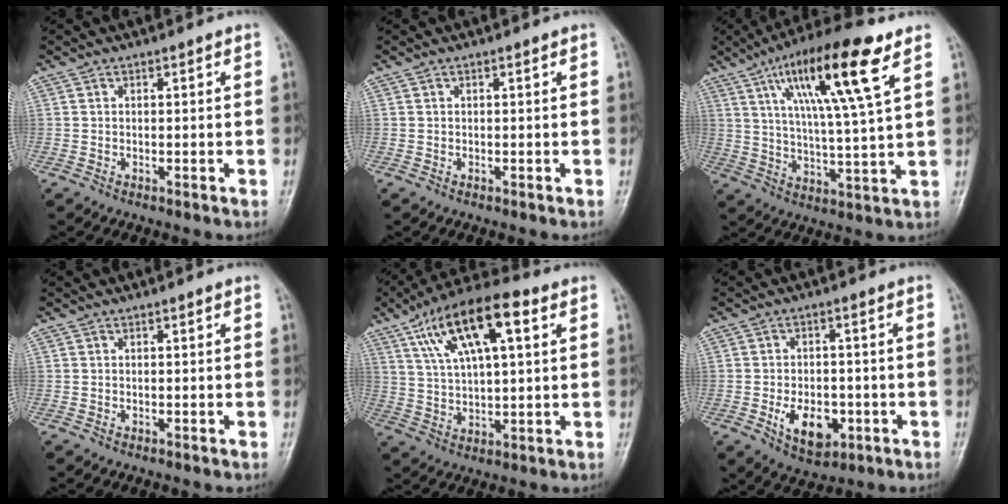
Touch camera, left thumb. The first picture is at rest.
{"total": 0.0}
{"total": 17.6, "force": [8.1, 2.6, 15.4], "torque": [-0.264, -0.019, 0.137]}
{"total": 0.0}
{"total": 16.0, "force": [6.7, 6.1, 13.1], "torque": [-0.218, 0.007, 0.113]}
{"total": 8.4, "force": [-2.6, 5.3, 5.9], "torque": [-0.075, 0.005, -0.032]}